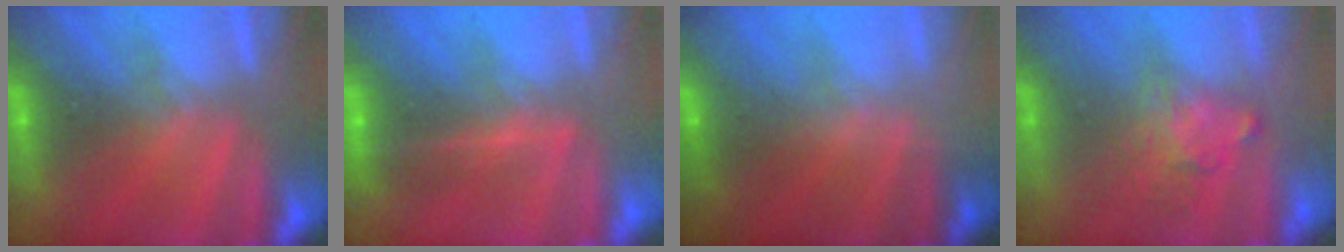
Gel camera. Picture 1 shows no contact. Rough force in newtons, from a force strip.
{"total": 1.7}
{"total": 1.8}
{"total": 3.9}